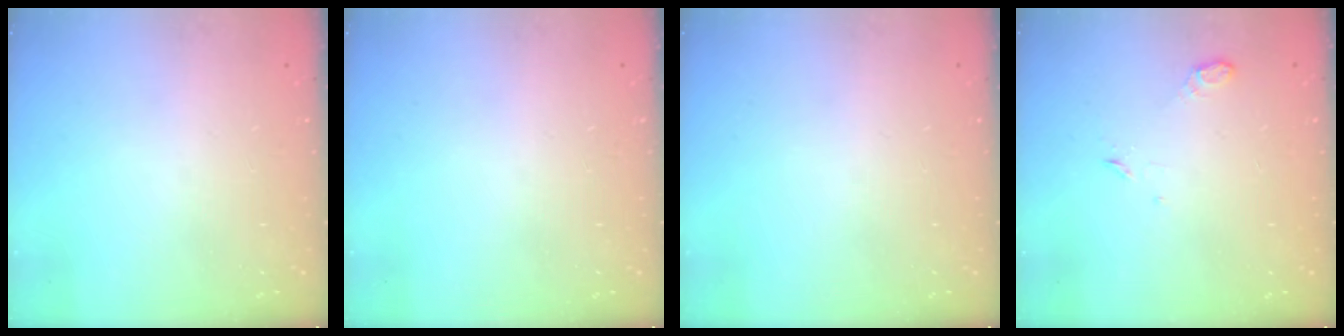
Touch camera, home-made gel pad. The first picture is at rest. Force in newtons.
{"total": 0.0}
{"total": 0.0}
{"total": 4.0, "press": 4.0, "slide": 0.6}